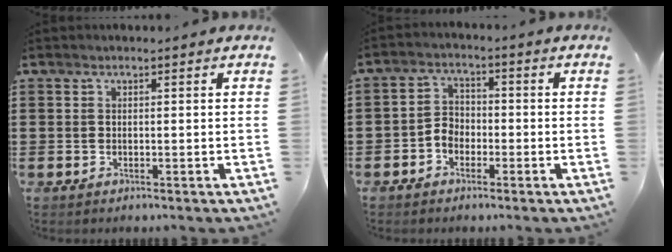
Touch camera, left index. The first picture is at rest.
{"total": 4.3, "force": [-1.9, 3.0, 2.4], "torque": [-0.061, 0.006, -0.041]}